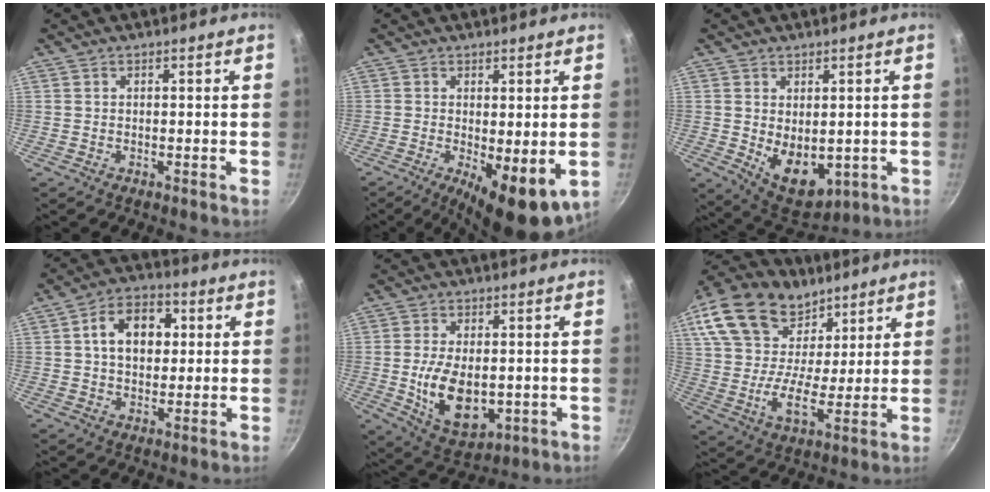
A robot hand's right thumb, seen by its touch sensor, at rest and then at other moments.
{"total": 10.0, "force": [-1.8, 3.7, 9.1], "torque": [-0.116, -0.010, -0.013]}
{"total": 9.5, "force": [-0.4, 6.1, 7.2], "torque": [-0.085, -0.020, 0.016]}
{"total": 11.0, "force": [2.2, 7.7, 7.5], "torque": [-0.088, 0.014, 0.024]}
{"total": 12.7, "force": [-1.2, 7.5, 10.1], "torque": [-0.163, -0.009, -0.002]}
{"total": 26.8, "force": [16.4, 16.9, 12.8], "torque": [-0.267, -0.009, 0.295]}